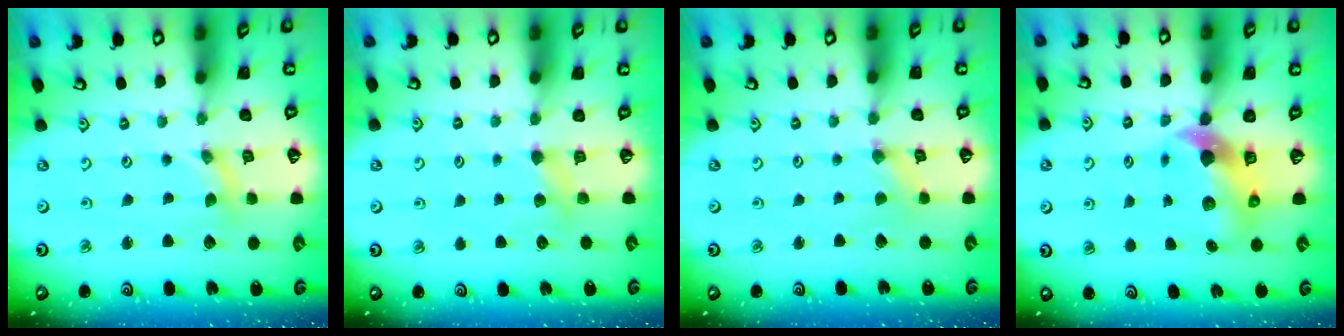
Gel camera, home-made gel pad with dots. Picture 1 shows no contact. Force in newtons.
{"total": 3.8, "press": 3.8, "slide": 0.5}
{"total": 0.6, "press": 0.6, "slide": 0.2}
{"total": 8.2, "press": 8.1, "slide": 1.2}